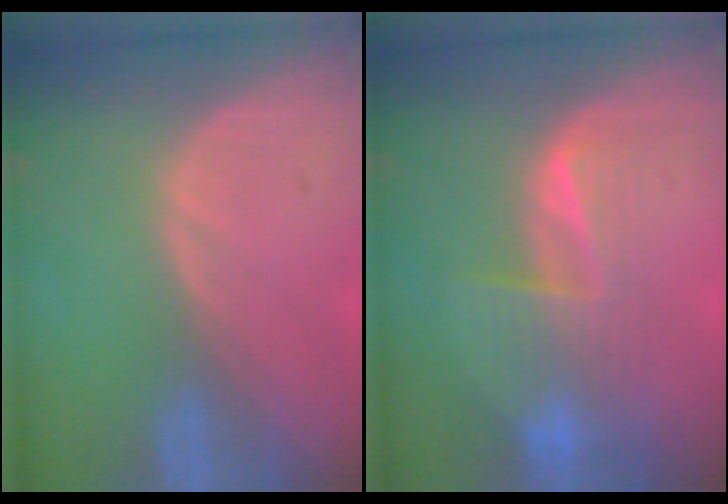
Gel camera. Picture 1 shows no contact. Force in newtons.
{"total": 6.8, "press": 6.4, "slide": 2.3}